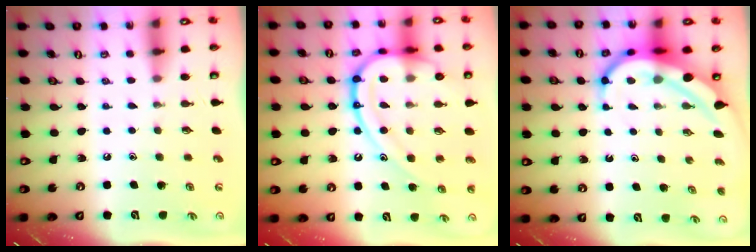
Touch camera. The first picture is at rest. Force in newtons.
{"total": 21.2, "press": 21.2, "slide": 1.4}
{"total": 10.3, "press": 10.3, "slide": 1.0}